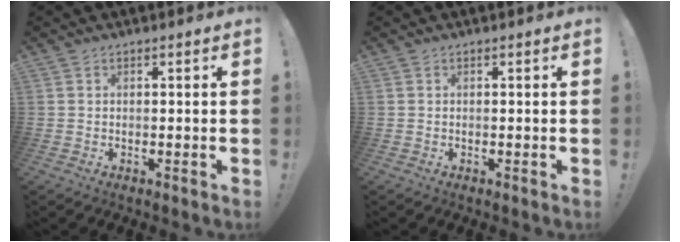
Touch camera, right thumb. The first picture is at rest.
{"total": 0.0}